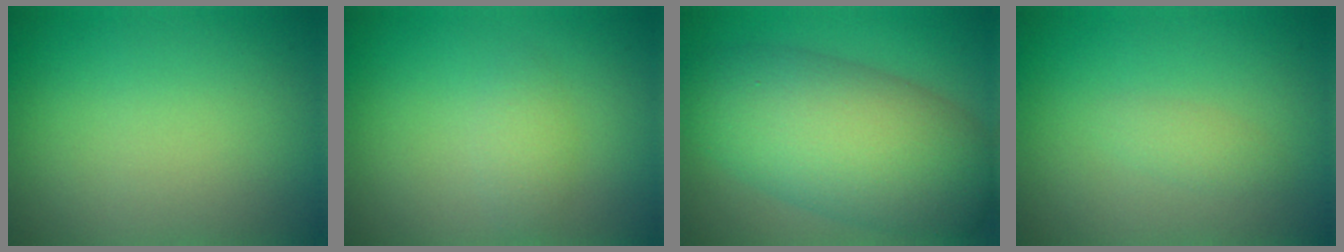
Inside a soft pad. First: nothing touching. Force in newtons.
{"total": 1.6, "press": 1.6, "slide": 0.0}
{"total": 10.5, "press": 10.5, "slide": 0.2}
{"total": 1.1, "press": 1.1, "slide": 0.0}